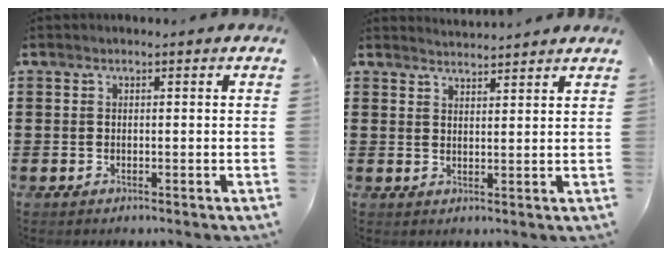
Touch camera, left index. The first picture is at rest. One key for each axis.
{"total": 2.5, "fx": 2.5, "fy": -0.3, "fz": -0.1, "tx": -0.004, "ty": -0.008, "tz": 0.048}